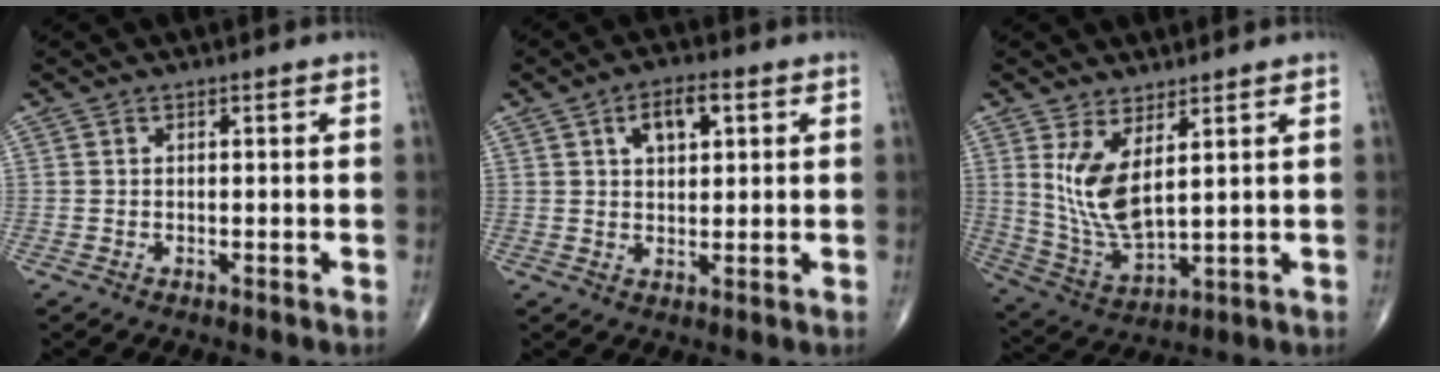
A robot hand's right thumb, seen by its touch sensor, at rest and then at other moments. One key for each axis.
{"total": 6.2, "fx": 2.3, "fy": 3.2, "fz": 4.8, "tx": -0.061, "ty": 0.000, "tz": 0.036}
{"total": 10.2, "fx": 3.5, "fy": 4.0, "fz": 8.6, "tx": -0.175, "ty": -0.035, "tz": 0.084}